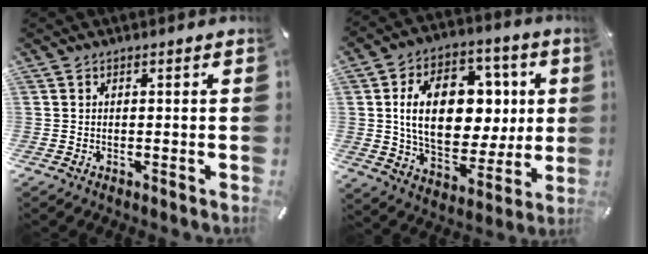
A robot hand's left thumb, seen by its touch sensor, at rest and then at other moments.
{"total": 19.7, "force": [2.7, 13.7, 13.9], "torque": [-0.248, 0.000, 0.050]}